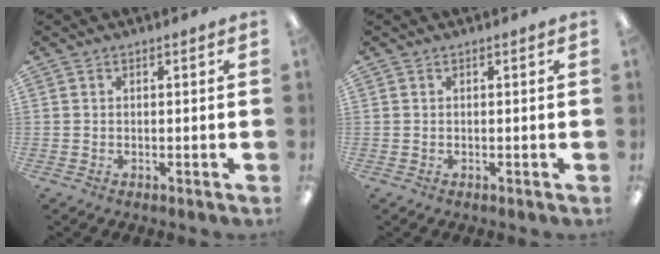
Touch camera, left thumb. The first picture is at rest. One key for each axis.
{"total": 0.0}